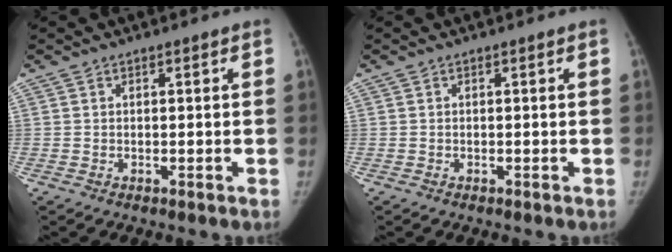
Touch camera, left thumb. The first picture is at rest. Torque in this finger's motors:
{"motor_torque": [0.14, -0.07, 0.05, 0.24, 0.03]}